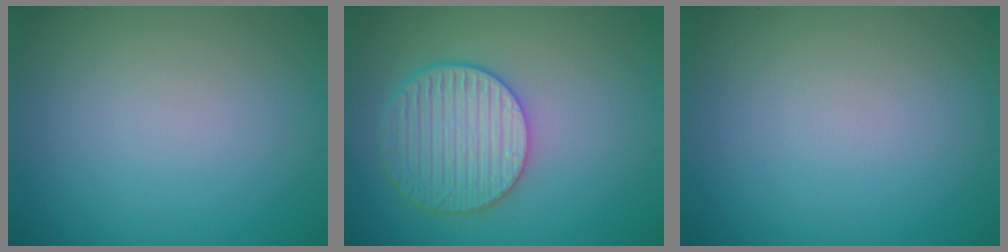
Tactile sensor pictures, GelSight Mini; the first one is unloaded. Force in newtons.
{"total": 4.9, "press": 4.4, "slide": 2.1}
{"total": 0.0}